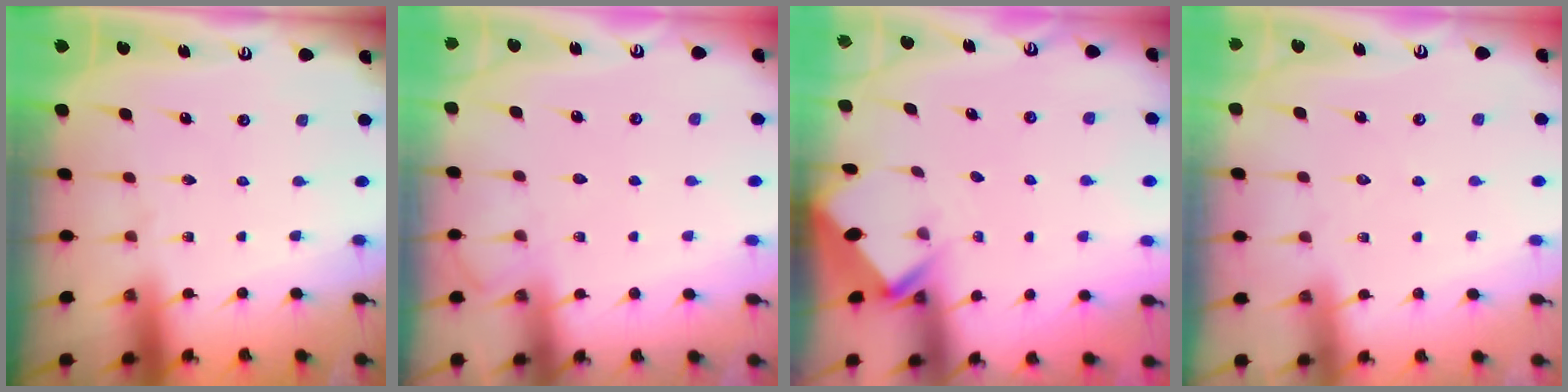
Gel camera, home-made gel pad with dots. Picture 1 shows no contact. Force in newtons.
{"total": 5.9, "press": 5.9, "slide": 0.8}
{"total": 2.7, "press": 2.7, "slide": 0.2}
{"total": 2.5, "press": 2.4, "slide": 0.4}